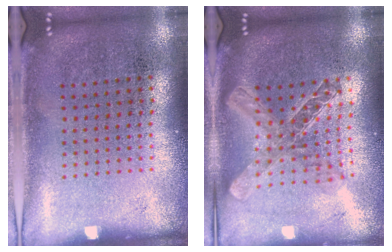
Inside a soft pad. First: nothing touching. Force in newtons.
{"total": 2.1, "press": 1.7, "slide": 1.1}